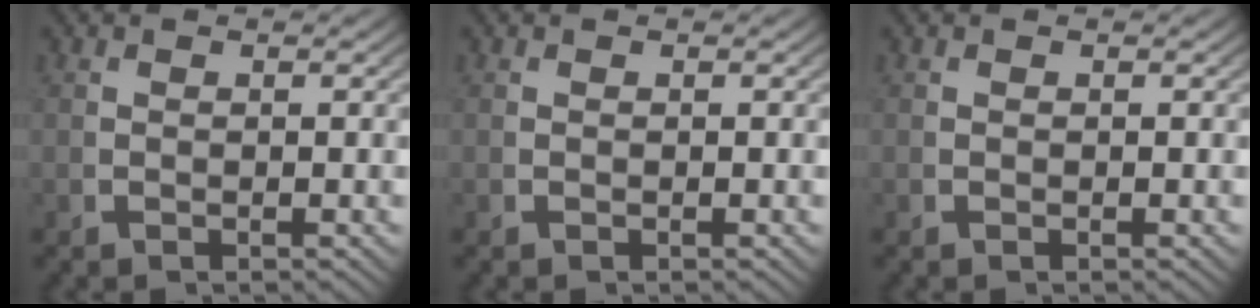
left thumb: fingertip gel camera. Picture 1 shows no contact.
{"total": 0.0}
{"total": 0.0}